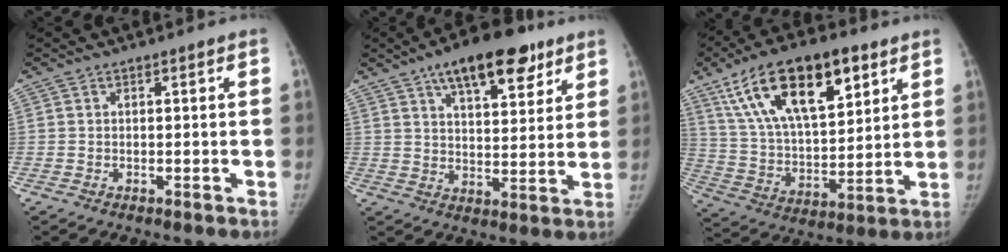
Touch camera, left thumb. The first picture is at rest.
{"total": 16.5, "force": [9.9, 7.1, 11.1], "torque": [-0.127, -0.025, 0.151]}
{"total": 22.9, "force": [11.8, 10.5, 16.6], "torque": [-0.262, -0.027, 0.214]}